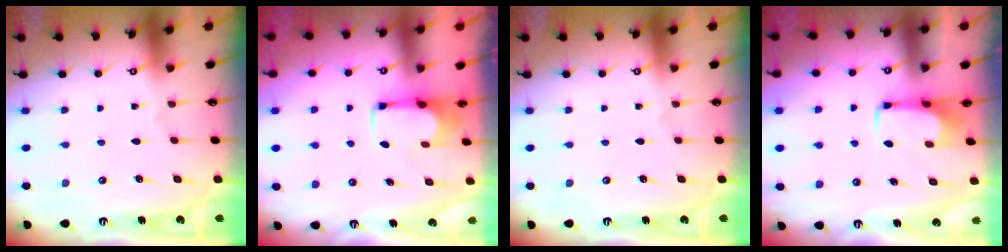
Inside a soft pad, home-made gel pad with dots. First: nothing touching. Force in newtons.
{"total": 1.8, "press": 1.5, "slide": 0.9}
{"total": 0.0}
{"total": 1.5, "press": 1.4, "slide": 0.5}